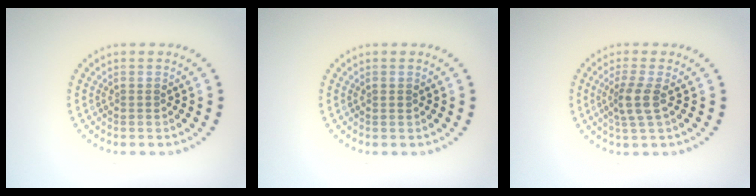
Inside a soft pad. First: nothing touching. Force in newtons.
{"total": 0.6, "press": 0.6, "slide": 0.1}
{"total": 2.5, "press": 2.0, "slide": 1.6}